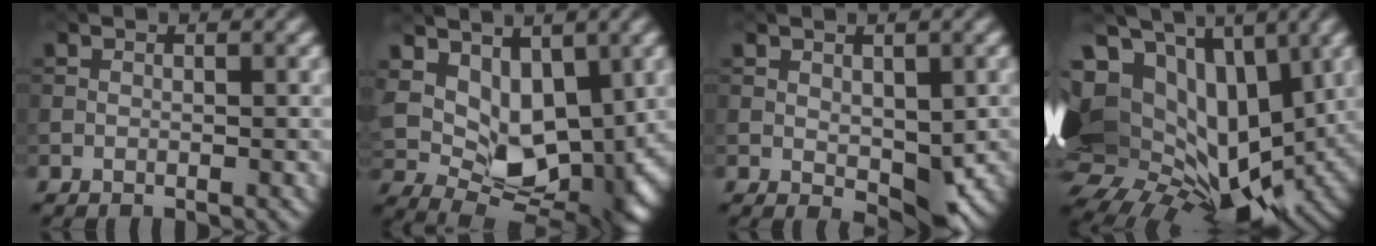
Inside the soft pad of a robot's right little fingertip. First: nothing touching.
{"total": 9.3, "force": [2.6, 5.9, 6.7], "torque": [-0.111, -0.023, 0.054]}
{"total": 4.7, "force": [-0.2, 2.6, 3.9], "torque": [-0.067, -0.011, 0.005]}
{"total": 20.6, "force": [1.4, 13.6, 15.4], "torque": [-0.290, -0.007, 0.053]}